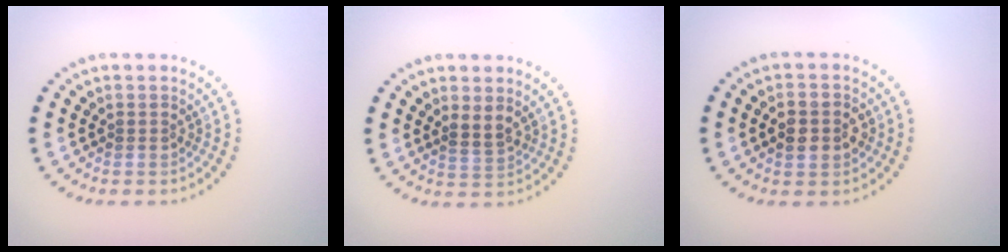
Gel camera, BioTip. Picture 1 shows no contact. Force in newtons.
{"total": 1.9, "press": 1.7, "slide": 0.7}
{"total": 3.6, "press": 3.6, "slide": 0.1}